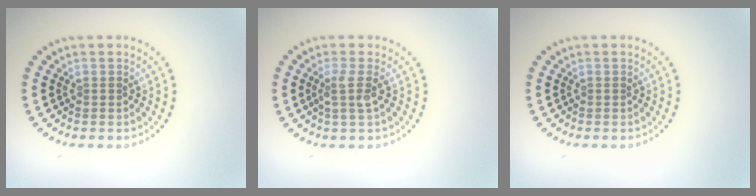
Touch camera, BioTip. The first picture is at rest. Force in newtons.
{"total": 1.8, "press": 1.3, "slide": 1.3}
{"total": 0.0}